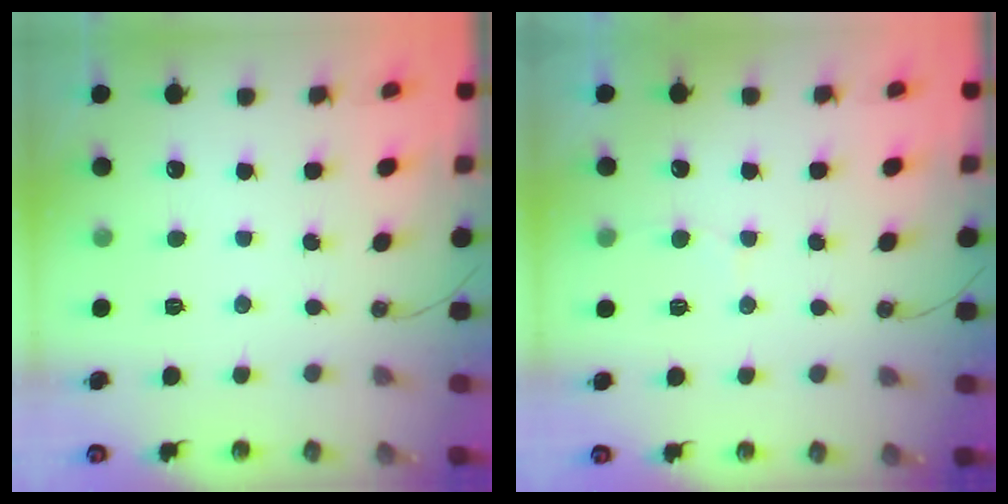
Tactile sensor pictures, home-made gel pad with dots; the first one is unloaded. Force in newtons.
{"total": 4.4, "press": 4.3, "slide": 0.5}